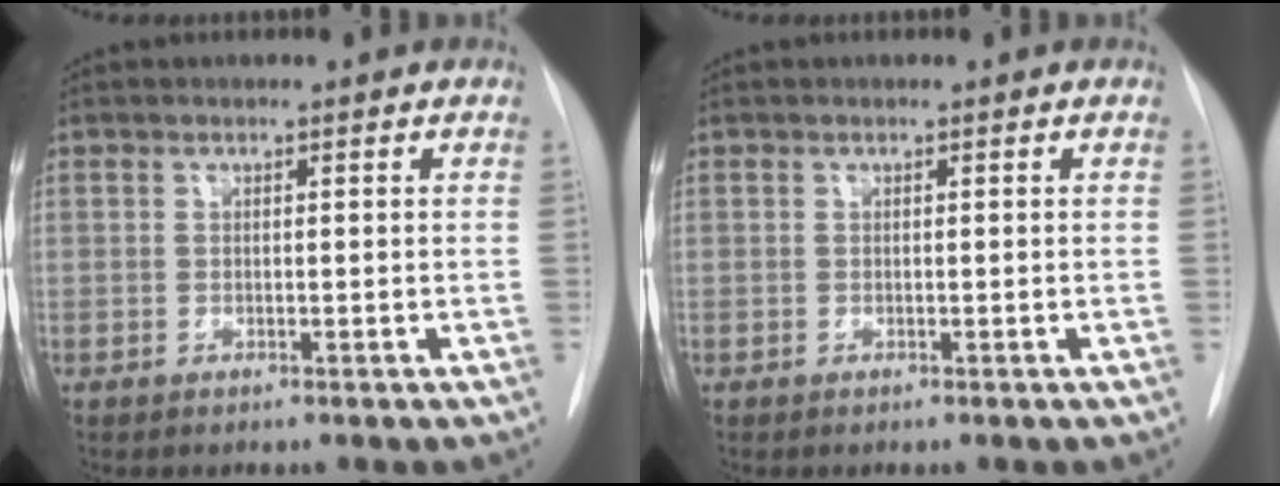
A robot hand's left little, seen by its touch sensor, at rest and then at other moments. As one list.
[{"total": 0.0}]